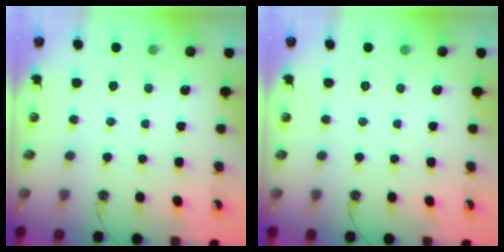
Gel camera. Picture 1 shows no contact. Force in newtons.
{"total": 0.0}